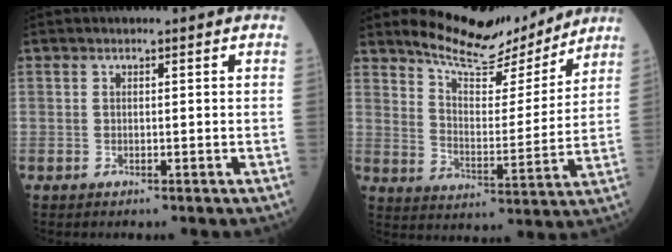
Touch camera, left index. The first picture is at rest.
{"total": 12.1, "force": [11.5, 2.5, 2.9], "torque": [-0.057, -0.006, 0.183]}